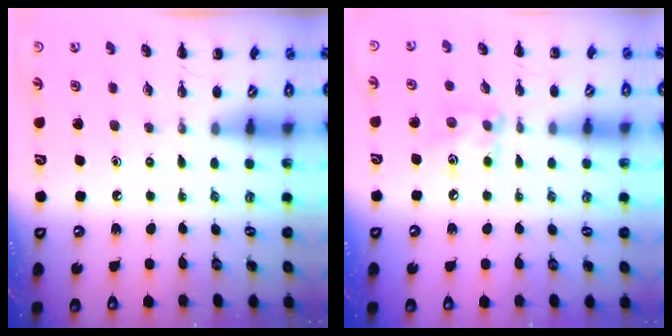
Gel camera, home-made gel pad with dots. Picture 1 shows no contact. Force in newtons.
{"total": 5.9, "press": 5.9, "slide": 0.3}